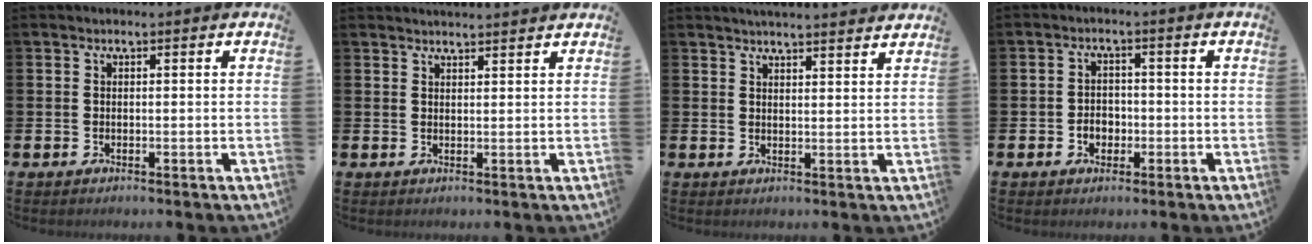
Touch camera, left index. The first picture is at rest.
{"total": 2.2, "force": [2.2, 0.0, 0.0], "torque": [0.010, -0.016, 0.038]}
{"total": 3.4, "force": [3.4, -0.2, 0.2], "torque": [-0.004, -0.020, 0.060]}
{"total": 2.6, "force": [-0.9, 2.1, 1.3], "torque": [-0.012, -0.002, -0.024]}